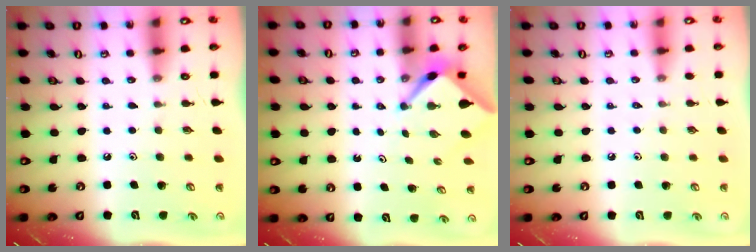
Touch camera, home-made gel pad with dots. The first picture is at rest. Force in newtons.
{"total": 3.1, "press": 3.1, "slide": 0.3}
{"total": 0.0}